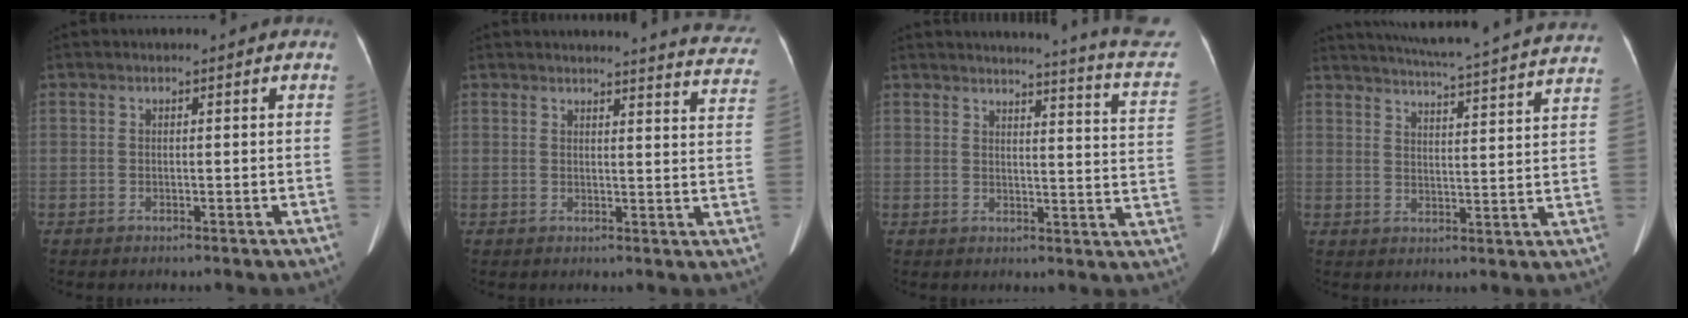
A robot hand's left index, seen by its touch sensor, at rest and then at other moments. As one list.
[{"total": 13.6, "force": [13.3, 0.8, 2.2], "torque": [-0.002, -0.083, 0.116]}, {"total": 17.9, "force": [17.2, -0.7, 4.7], "torque": [-0.057, -0.116, 0.172]}, {"total": 25.8, "force": [24.1, 0.5, 9.3], "torque": [-0.151, -0.040, 0.292]}]